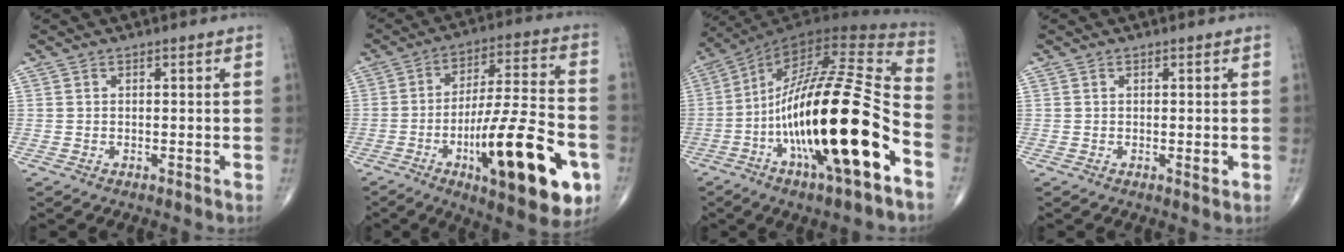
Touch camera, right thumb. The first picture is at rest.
{"total": 24.1, "force": [-8.6, 6.6, 21.5], "torque": [-0.315, 0.028, -0.123]}
{"total": 28.9, "force": [-10.0, 6.9, 26.3], "torque": [-0.471, 0.035, -0.161]}
{"total": 1.4, "force": [-0.3, 0.4, 1.4], "torque": [-0.017, -0.005, -0.004]}